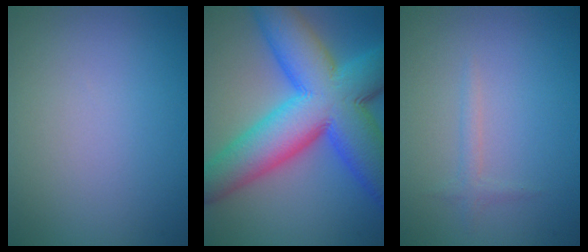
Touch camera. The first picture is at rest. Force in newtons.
{"total": 15.0, "press": 15.0, "slide": 0.4}
{"total": 1.0, "press": 1.0, "slide": 0.0}